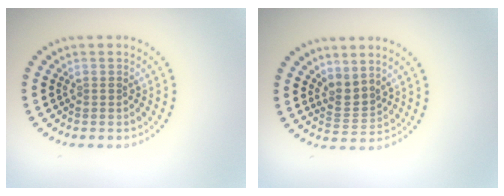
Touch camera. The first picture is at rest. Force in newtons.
{"total": 2.3, "press": 1.5, "slide": 1.7}